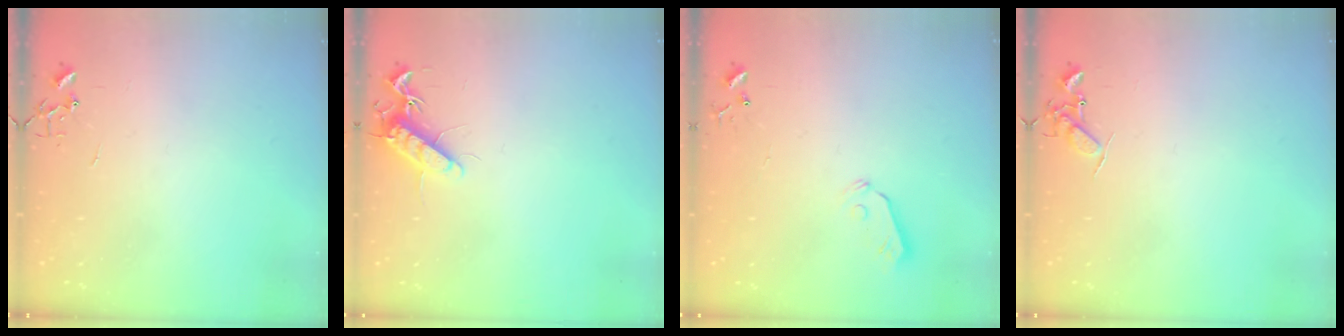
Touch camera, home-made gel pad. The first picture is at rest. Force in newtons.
{"total": 11.3, "press": 11.3, "slide": 0.7}
{"total": 5.5, "press": 5.4, "slide": 0.6}
{"total": 7.2, "press": 7.2, "slide": 0.9}